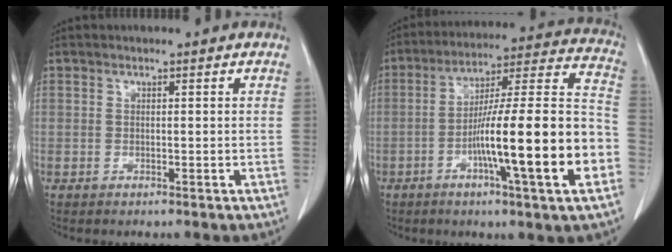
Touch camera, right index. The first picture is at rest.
{"total": 20.9, "force": [-6.3, 0.6, 19.9], "torque": [-0.277, 0.009, -0.100]}